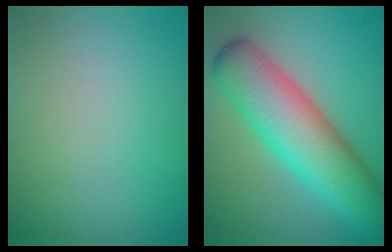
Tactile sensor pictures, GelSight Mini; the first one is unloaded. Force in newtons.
{"total": 9.5, "press": 9.5, "slide": 0.2}